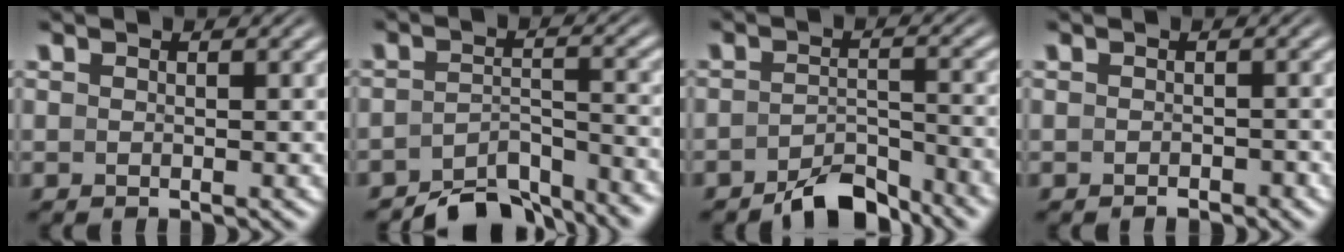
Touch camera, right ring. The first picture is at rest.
{"total": 6.2, "force": [-5.7, 1.4, 1.9], "torque": [-0.023, -0.013, -0.092]}
{"total": 4.5, "force": [-4.2, 0.9, 1.6], "torque": [-0.019, -0.004, -0.072]}
{"total": 1.1, "force": [-1.1, 0.0, 0.1], "torque": [0.002, -0.003, -0.015]}